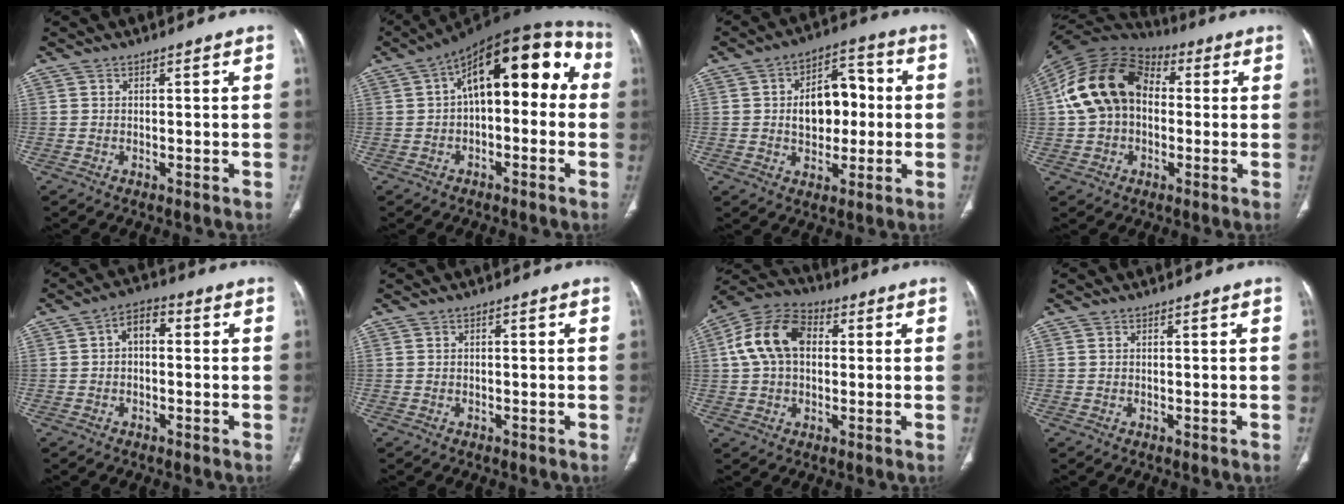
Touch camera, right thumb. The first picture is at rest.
{"total": 19.0, "force": [2.5, 9.4, 16.3], "torque": [-0.192, 0.052, 0.022]}
{"total": 12.1, "force": [0.3, 8.1, 9.0], "torque": [-0.100, 0.028, 0.004]}
{"total": 17.6, "force": [1.5, 12.8, 12.0], "torque": [-0.214, 0.038, 0.015]}
{"total": 5.0, "force": [0.4, 3.1, 3.9], "torque": [-0.054, 0.020, -0.004]}
{"total": 0.7, "force": [0.2, 0.2, 0.6], "torque": [-0.013, 0.002, 0.003]}
{"total": 13.3, "force": [2.2, 9.1, 9.5], "torque": [-0.173, 0.029, 0.030]}
{"total": 0.0}